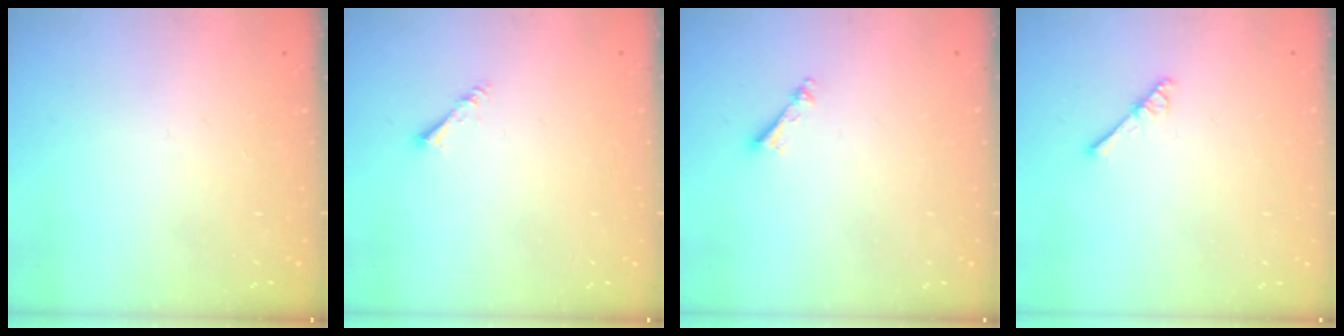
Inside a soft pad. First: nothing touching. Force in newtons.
{"total": 1.8, "press": 1.8, "slide": 0.1}
{"total": 3.4, "press": 3.4, "slide": 0.4}
{"total": 2.6, "press": 2.6, "slide": 0.3}